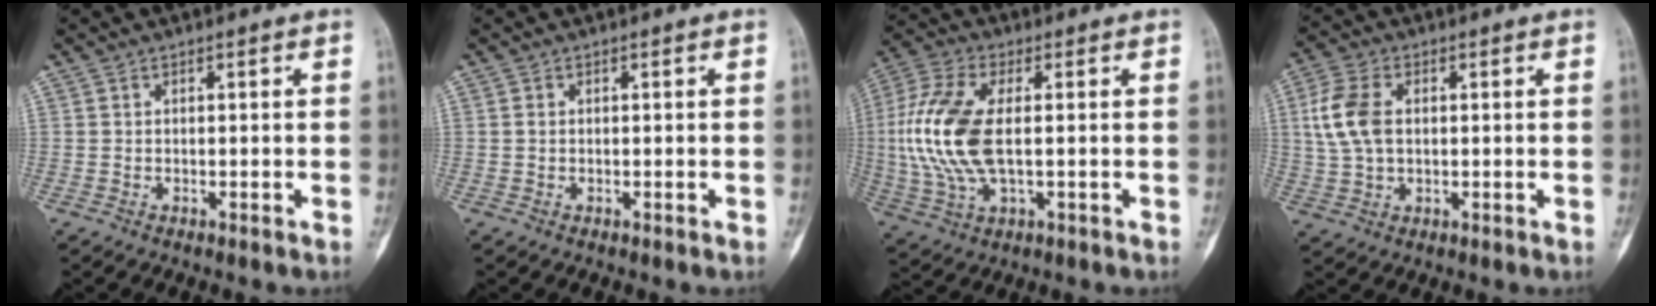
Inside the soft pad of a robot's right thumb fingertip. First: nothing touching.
{"total": 0.6, "force": [0.0, 0.4, 0.4], "torque": [-0.008, 0.000, -0.002]}
{"total": 15.3, "force": [0.3, 7.4, 13.4], "torque": [-0.306, 0.003, 0.006]}
{"total": 8.8, "force": [1.3, 5.6, 6.6], "torque": [-0.147, 0.008, 0.027]}